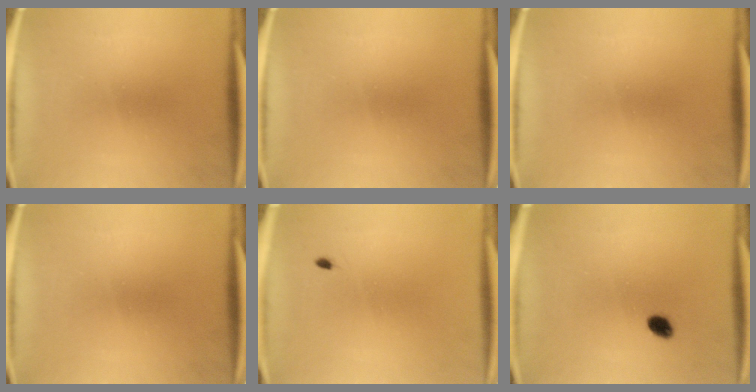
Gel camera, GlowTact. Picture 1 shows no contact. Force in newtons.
{"total": 0.0}
{"total": 0.0}
{"total": 0.0}
{"total": 0.5}
{"total": 2.4}